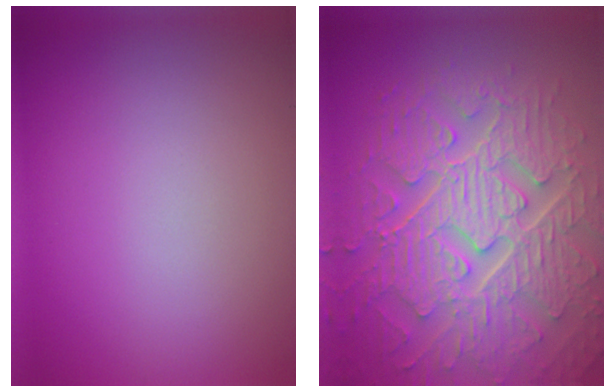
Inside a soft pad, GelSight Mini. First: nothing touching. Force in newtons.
{"total": 9.4, "press": 6.9, "slide": 6.4}